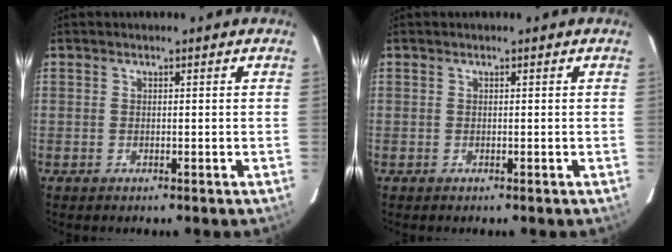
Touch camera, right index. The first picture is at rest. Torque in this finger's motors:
{"motor_torque": [-0.03, 0.00, 0.00, 0.01]}